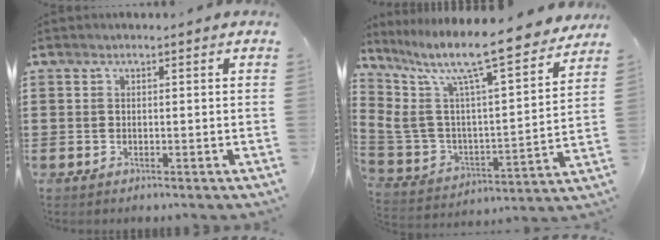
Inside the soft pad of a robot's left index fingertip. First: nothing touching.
{"total": 12.2, "force": [9.0, 2.7, 7.7], "torque": [-0.171, -0.064, 0.146]}